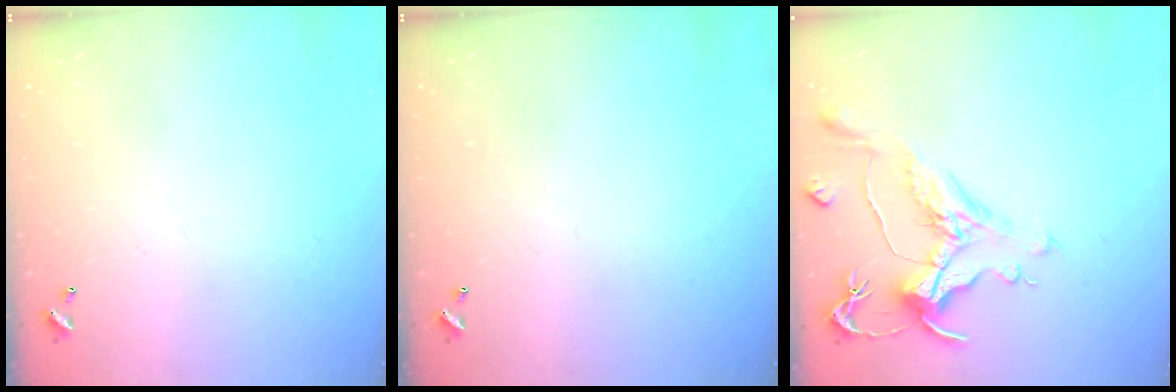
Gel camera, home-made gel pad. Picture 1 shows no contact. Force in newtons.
{"total": 0.0}
{"total": 1.1, "press": 0.2, "slide": 1.1}